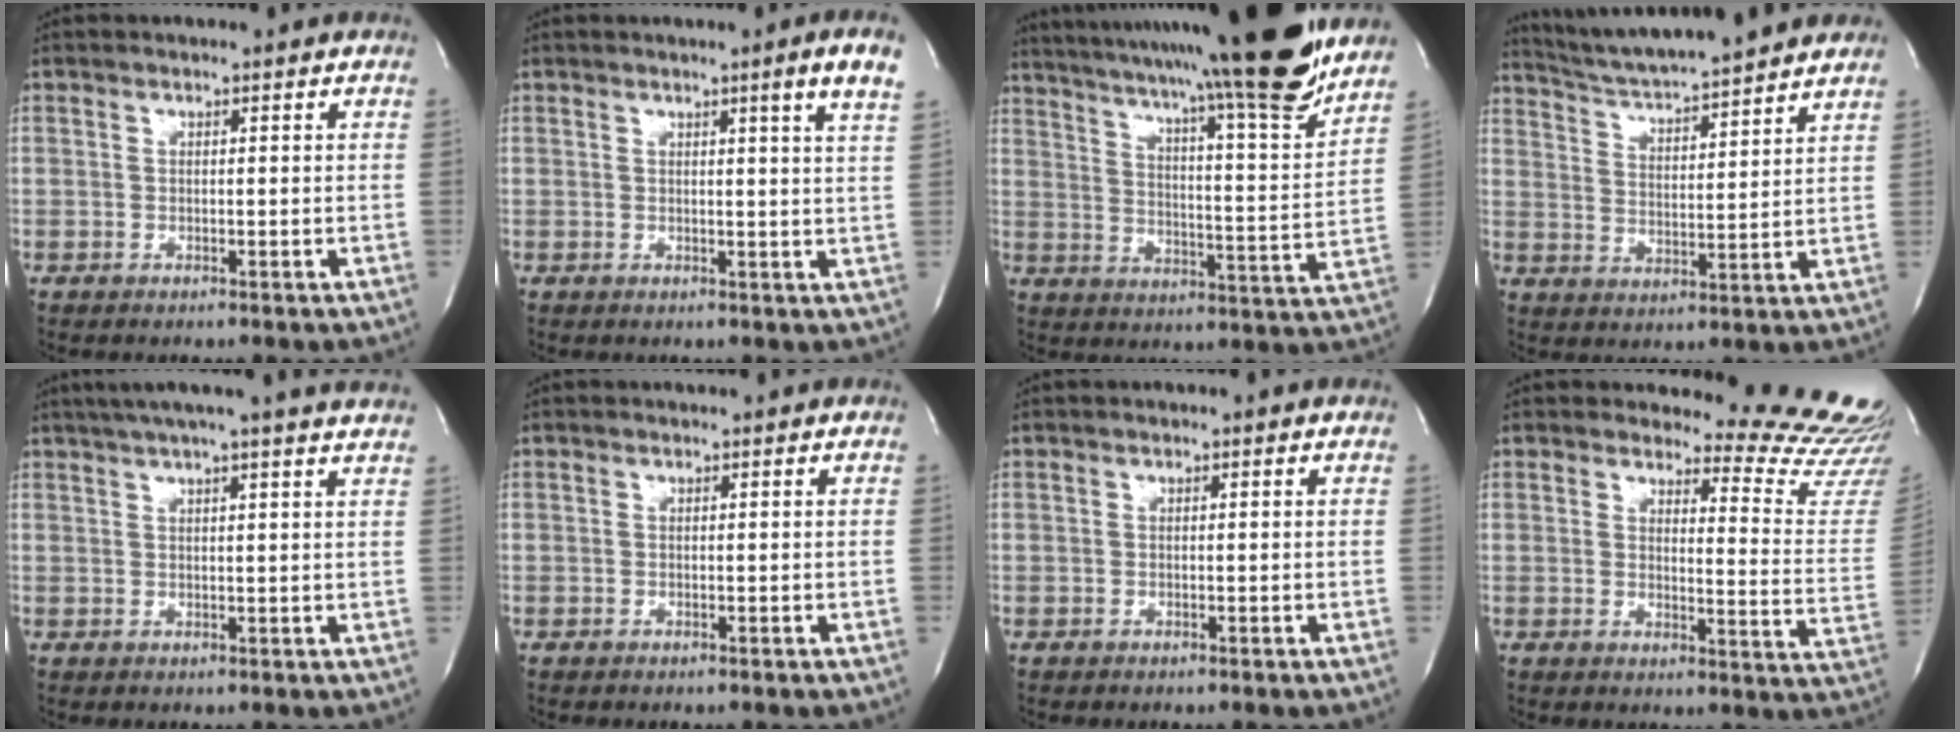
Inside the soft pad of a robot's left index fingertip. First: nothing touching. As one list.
[{"total": 4.6, "force": [2.8, -1.3, 3.4], "torque": [-0.051, -0.018, 0.026]}, {"total": 23.6, "force": [20.2, -0.8, 12.2], "torque": [-0.201, -0.038, 0.285]}, {"total": 16.0, "force": [14.6, 0.8, 6.6], "torque": [-0.115, 0.017, 0.223]}, {"total": 13.9, "force": [12.1, -0.9, 6.9], "torque": [-0.118, 0.013, 0.147]}, {"total": 0.0}, {"total": 0.0}, {"total": 15.3, "force": [15.2, 0.4, 1.7], "torque": [-0.001, -0.159, 0.143]}]